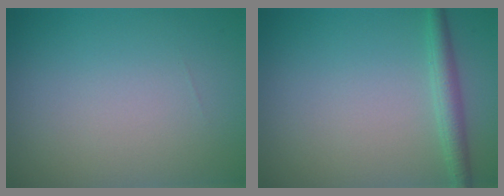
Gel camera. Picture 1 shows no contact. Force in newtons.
{"total": 2.2, "press": 2.2, "slide": 0.1}